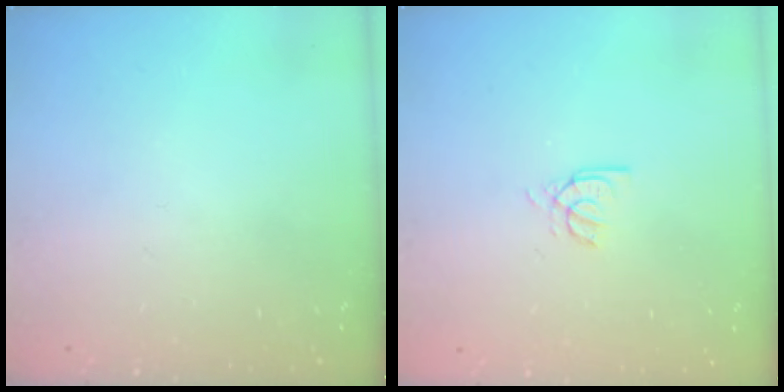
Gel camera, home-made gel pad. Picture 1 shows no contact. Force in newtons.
{"total": 3.7, "press": 3.7, "slide": 0.1}